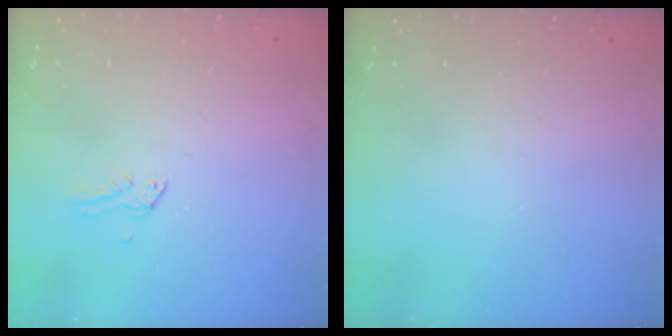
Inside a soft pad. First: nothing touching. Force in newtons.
{"total": 0.0}